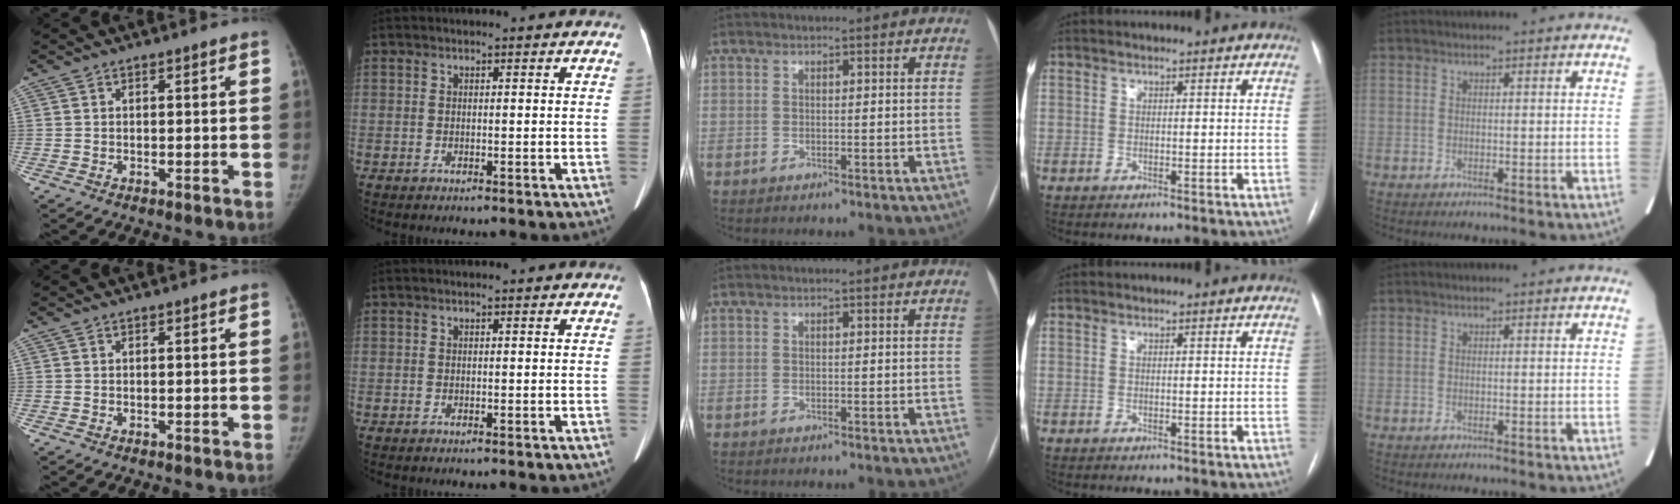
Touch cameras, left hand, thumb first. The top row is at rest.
{}